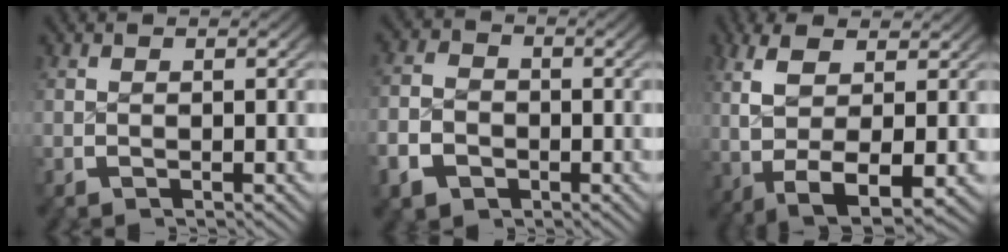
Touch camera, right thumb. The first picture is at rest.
{"total": 4.6, "force": [-1.7, 3.7, 2.2], "torque": [-0.045, -0.010, -0.026]}
{"total": 9.5, "force": [-0.9, 5.4, 7.7], "torque": [-0.186, -0.047, 0.018]}